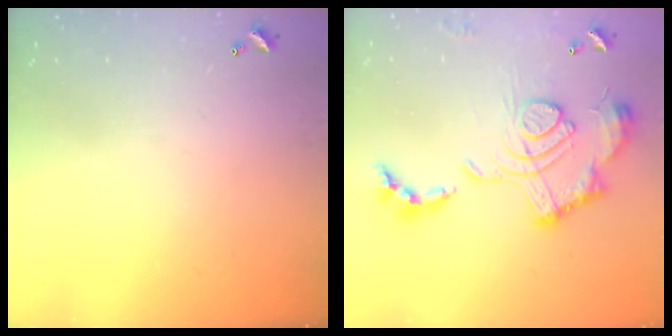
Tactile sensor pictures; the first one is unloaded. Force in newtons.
{"total": 2.4, "press": 1.9, "slide": 1.5}